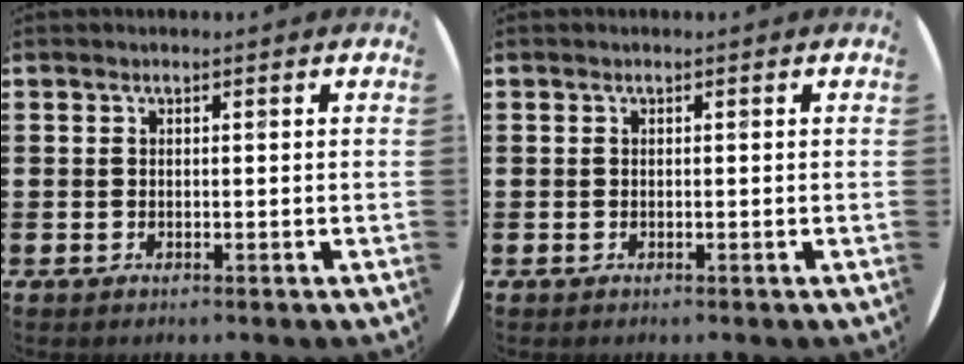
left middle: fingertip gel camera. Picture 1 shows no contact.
{"total": 0.0}